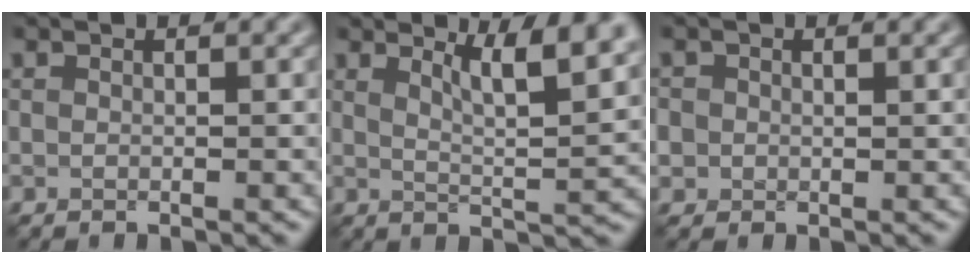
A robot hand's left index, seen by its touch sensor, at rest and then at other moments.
{"total": 6.0, "force": [3.4, 1.5, 4.8], "torque": [-0.056, 0.004, 0.051]}
{"total": 1.8, "force": [0.1, 1.7, 0.5], "torque": [-0.009, -0.001, 0.003]}